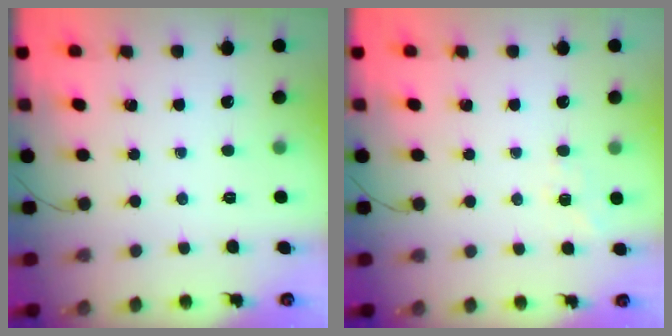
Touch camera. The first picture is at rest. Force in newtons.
{"total": 2.3, "press": 1.6, "slide": 1.7}